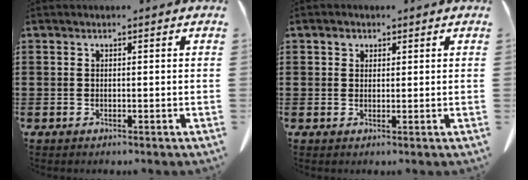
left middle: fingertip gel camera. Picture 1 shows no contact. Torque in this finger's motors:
{"motor_torque": [0.34, 0.31, 0.02, 0.02]}